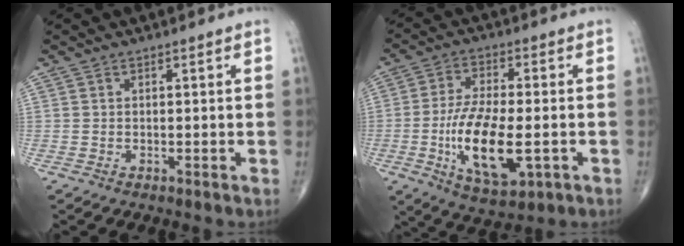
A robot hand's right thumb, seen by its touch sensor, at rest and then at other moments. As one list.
[{"total": 14.6, "force": [-3.3, 6.0, 12.9], "torque": [-0.237, -0.002, -0.049]}]